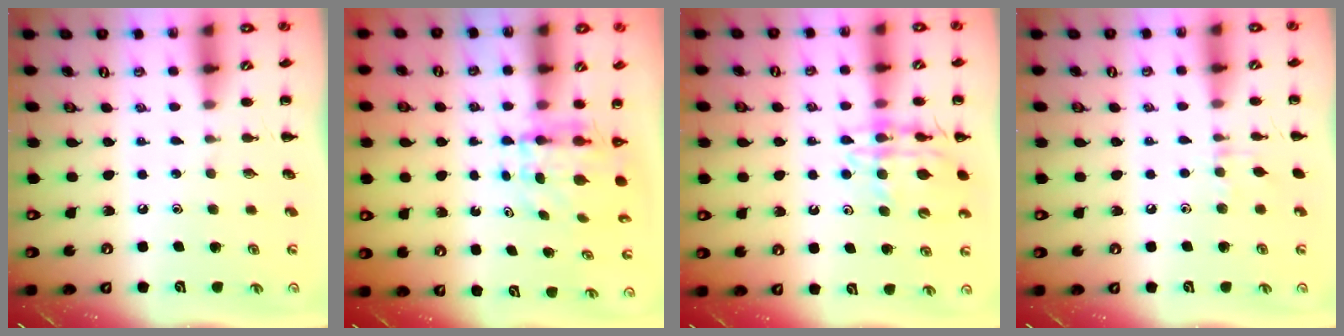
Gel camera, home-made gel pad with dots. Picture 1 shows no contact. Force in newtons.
{"total": 4.6, "press": 4.5, "slide": 0.5}
{"total": 13.1, "press": 12.9, "slide": 2.7}
{"total": 5.0, "press": 4.8, "slide": 1.5}